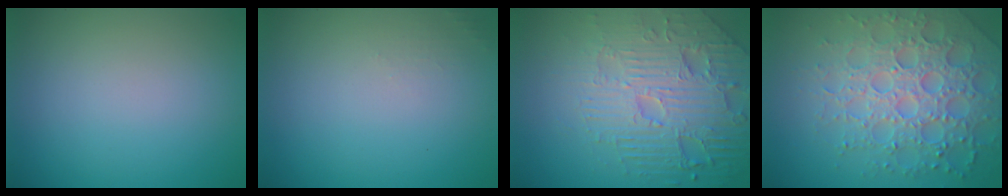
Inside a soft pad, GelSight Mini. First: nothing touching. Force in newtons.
{"total": 0.7, "press": 0.6, "slide": 0.1}
{"total": 7.7, "press": 5.7, "slide": 5.2}
{"total": 7.3, "press": 7.1, "slide": 1.7}